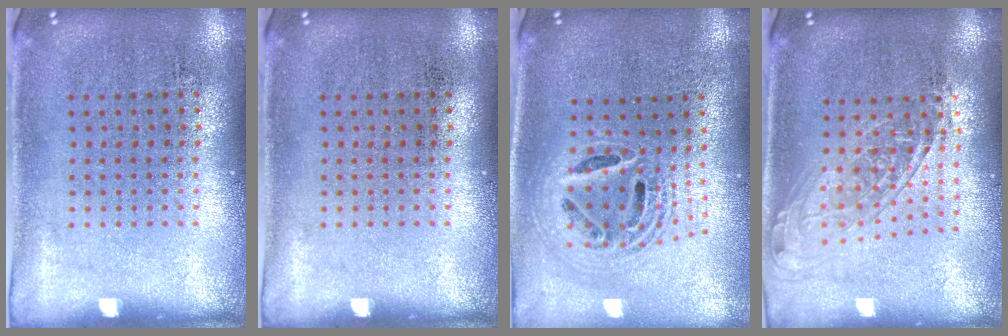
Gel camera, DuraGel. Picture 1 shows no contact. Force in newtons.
{"total": 0.0}
{"total": 2.1, "press": 1.7, "slide": 1.2}
{"total": 1.5, "press": 1.3, "slide": 0.9}